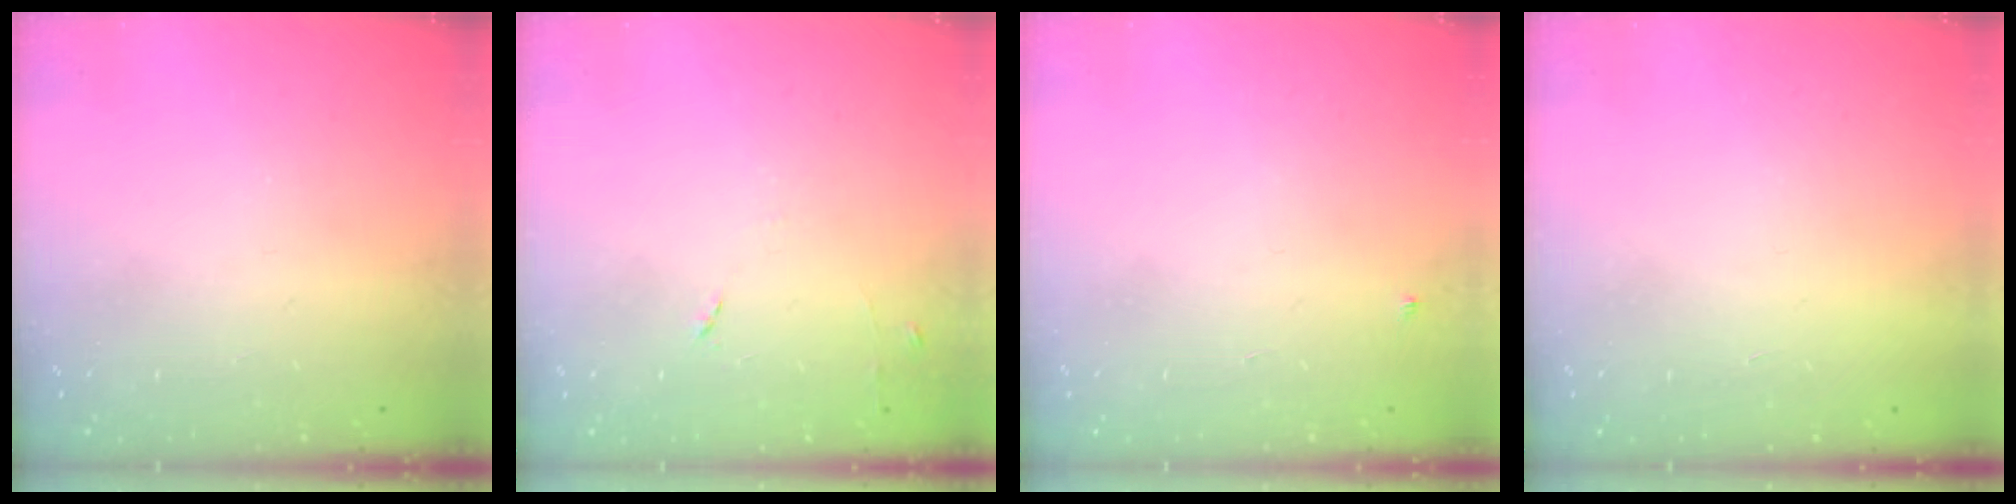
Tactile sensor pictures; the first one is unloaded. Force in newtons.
{"total": 5.3, "press": 5.2, "slide": 0.8}
{"total": 2.7, "press": 2.7, "slide": 0.4}
{"total": 1.7, "press": 1.7, "slide": 0.1}